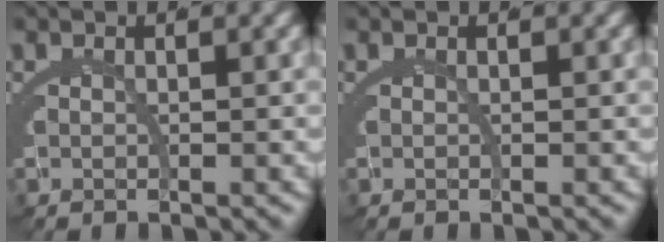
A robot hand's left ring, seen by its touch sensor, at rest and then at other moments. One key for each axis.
{"total": 0.0}